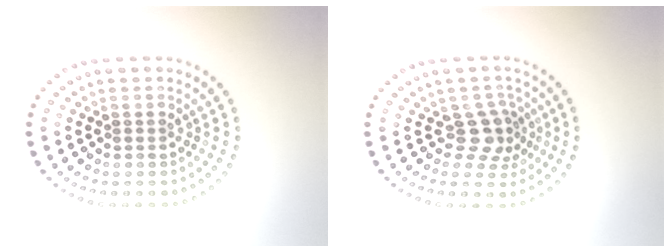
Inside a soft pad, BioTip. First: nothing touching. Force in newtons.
{"total": 2.9, "press": 2.2, "slide": 1.9}